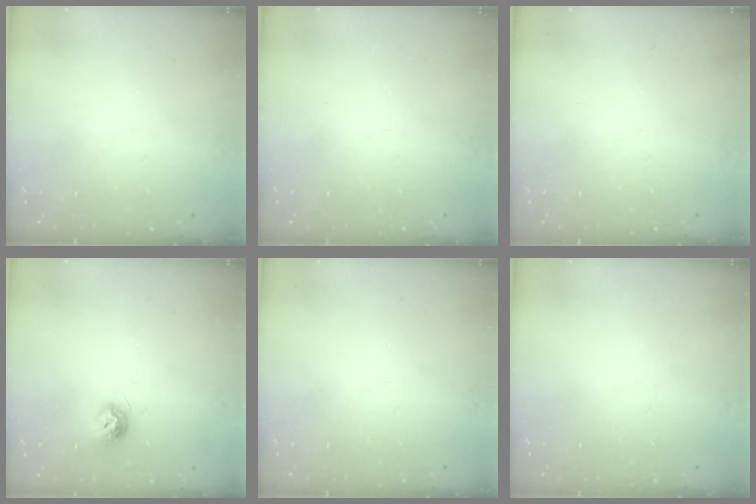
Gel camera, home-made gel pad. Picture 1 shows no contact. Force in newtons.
{"total": 0.0}
{"total": 0.0}
{"total": 7.6, "press": 7.6, "slide": 0.2}
{"total": 0.0}
{"total": 0.0}